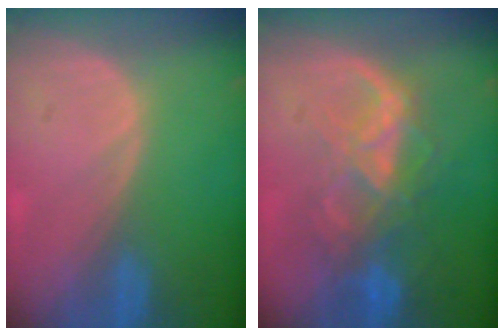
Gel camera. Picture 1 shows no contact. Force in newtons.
{"total": 8.7, "press": 7.4, "slide": 4.6}